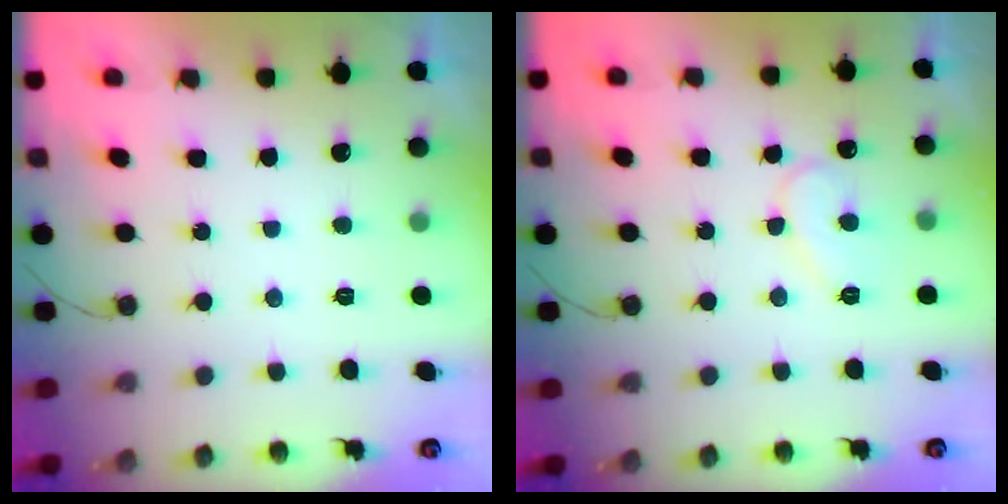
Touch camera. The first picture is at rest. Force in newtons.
{"total": 9.0, "press": 9.0, "slide": 0.7}